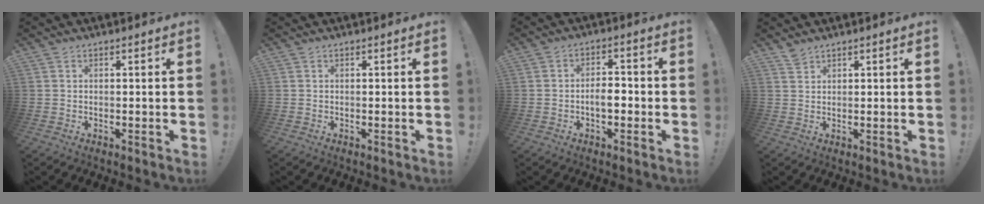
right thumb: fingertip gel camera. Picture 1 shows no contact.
{"total": 0.0}
{"total": 5.4, "force": [-1.7, 3.0, 4.1], "torque": [-0.052, 0.010, -0.032]}
{"total": 2.4, "force": [2.2, 0.7, 0.6], "torque": [0.001, -0.015, 0.040]}